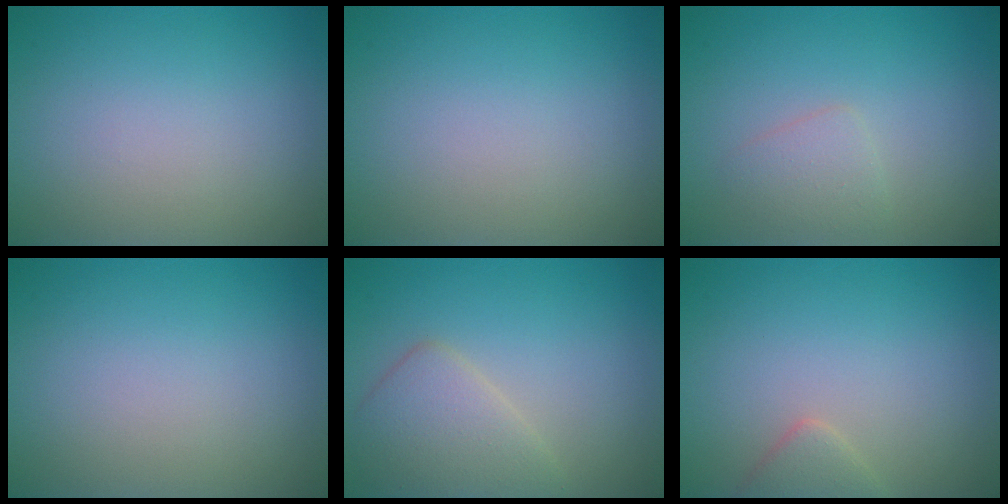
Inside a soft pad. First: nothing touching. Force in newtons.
{"total": 0.0}
{"total": 1.5, "press": 1.5, "slide": 0.1}
{"total": 0.0}
{"total": 3.8, "press": 3.7, "slide": 0.3}
{"total": 1.6, "press": 1.6, "slide": 0.1}